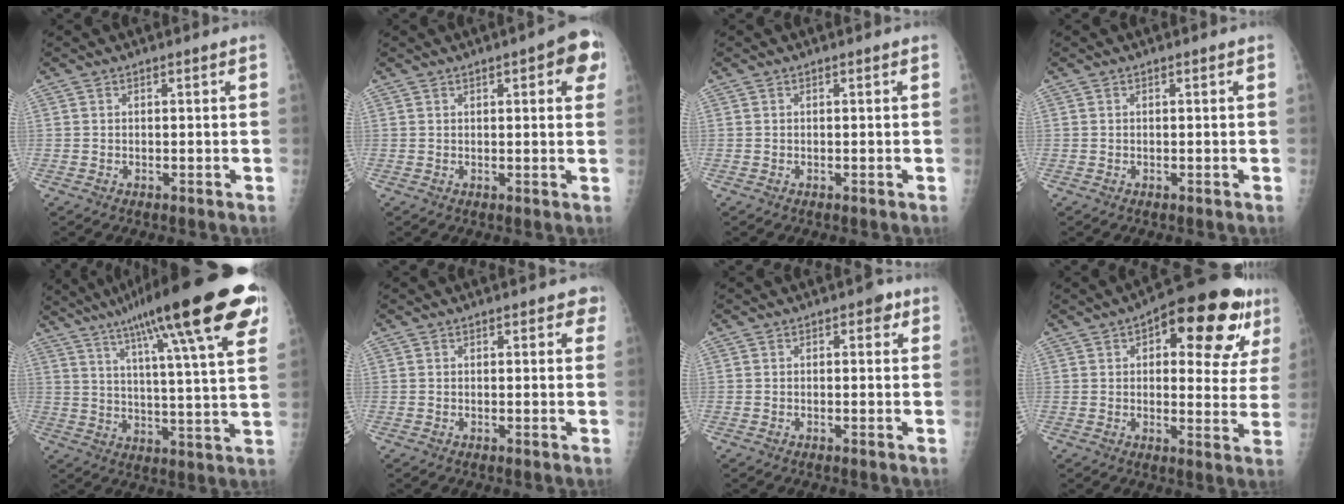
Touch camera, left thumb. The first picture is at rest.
{"total": 6.8, "force": [2.8, 2.0, 5.9], "torque": [-0.050, -0.002, 0.026]}
{"total": 0.0}
{"total": 0.0}
{"total": 26.6, "force": [15.3, 4.0, 21.4], "torque": [-0.319, -0.020, 0.220]}
{"total": 2.3, "force": [1.5, 1.2, 1.4], "torque": [0.003, -0.003, 0.013]}
{"total": 2.1, "force": [0.9, 1.3, 1.4], "torque": [-0.002, 0.002, 0.005]}
{"total": 19.1, "force": [8.4, 8.1, 15.2], "torque": [-0.166, -0.003, 0.107]}